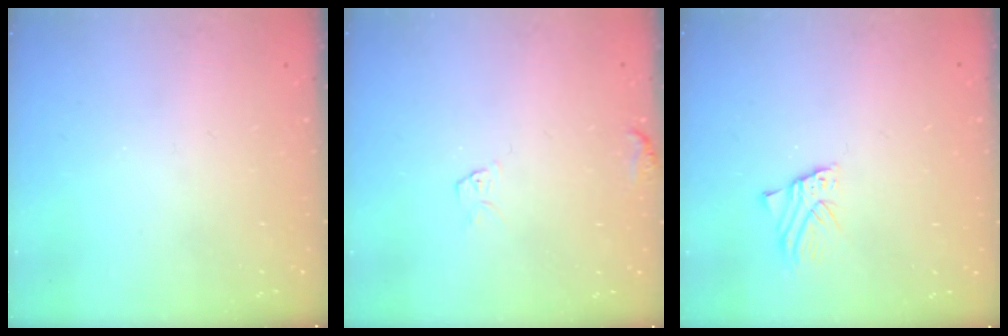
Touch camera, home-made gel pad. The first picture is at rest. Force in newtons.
{"total": 6.4, "press": 6.3, "slide": 0.5}
{"total": 1.8, "press": 1.8, "slide": 0.1}